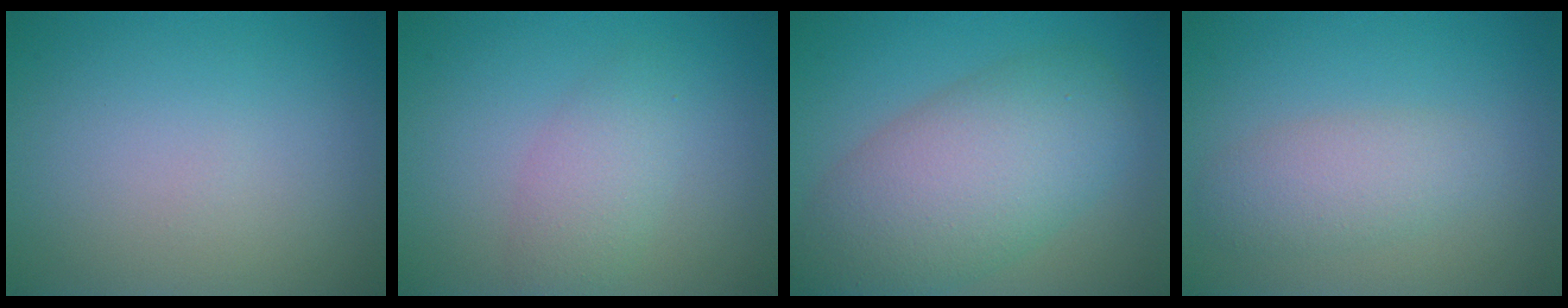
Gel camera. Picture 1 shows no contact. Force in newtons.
{"total": 2.8, "press": 2.8, "slide": 0.1}
{"total": 8.9, "press": 8.9, "slide": 0.4}
{"total": 3.0, "press": 3.0, "slide": 0.1}